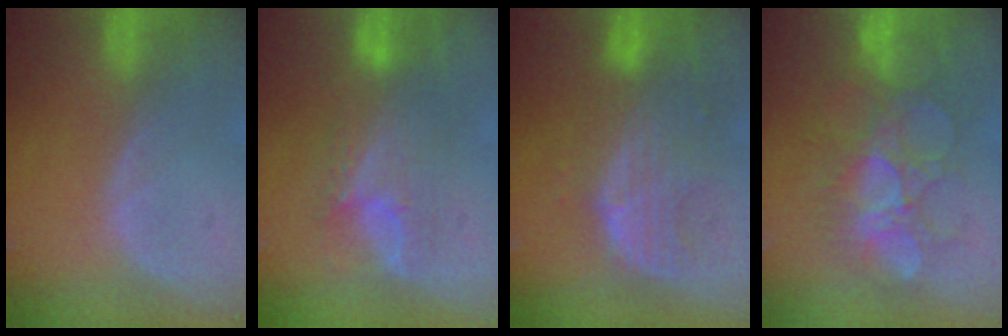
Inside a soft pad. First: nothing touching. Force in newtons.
{"total": 7.4, "press": 7.2, "slide": 1.4}
{"total": 8.9, "press": 8.3, "slide": 3.2}
{"total": 9.0, "press": 8.8, "slide": 1.7}